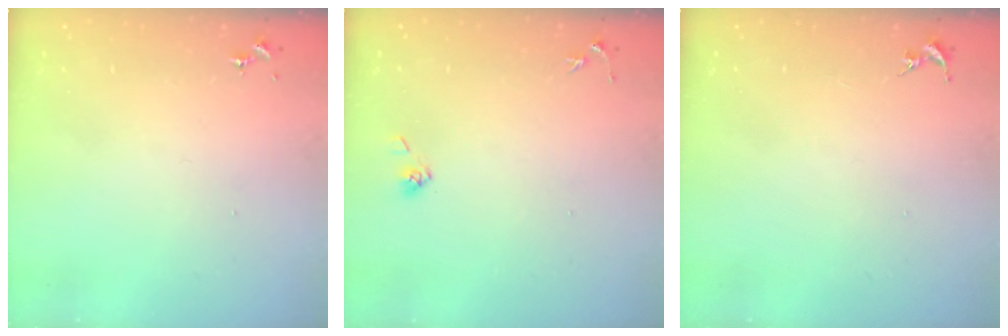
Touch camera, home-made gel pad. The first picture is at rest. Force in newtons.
{"total": 3.9, "press": 3.5, "slide": 1.7}
{"total": 0.0}